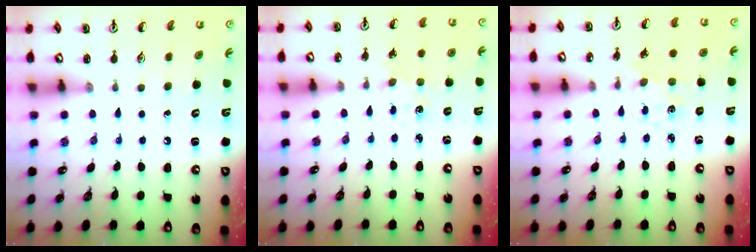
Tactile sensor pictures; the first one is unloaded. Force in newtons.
{"total": 2.9, "press": 2.9, "slide": 0.4}
{"total": 1.1, "press": 1.1, "slide": 0.3}